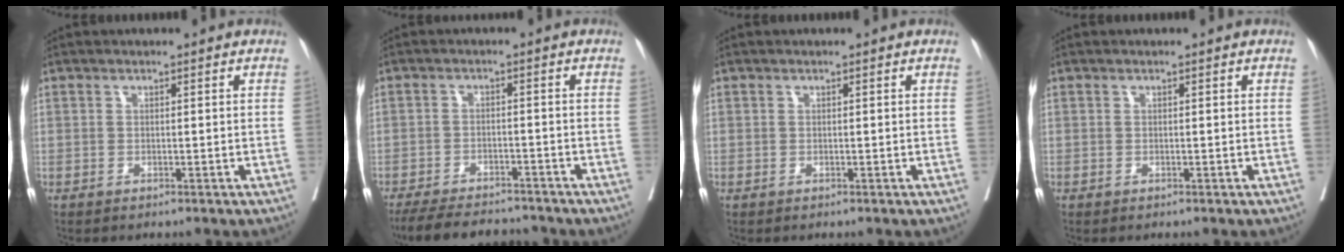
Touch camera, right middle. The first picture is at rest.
{"total": 10.8, "force": [-9.8, 2.4, 3.7], "torque": [-0.058, -0.005, -0.142]}
{"total": 0.0}
{"total": 0.0}